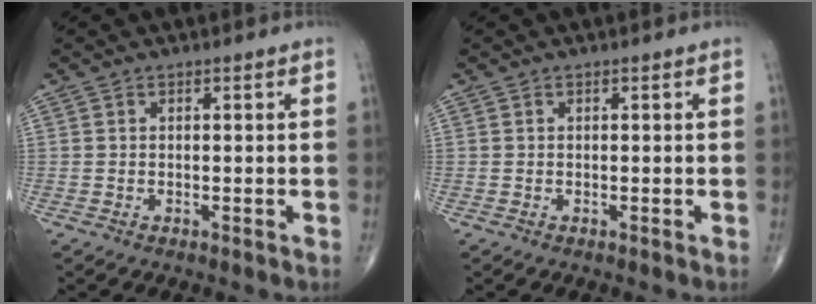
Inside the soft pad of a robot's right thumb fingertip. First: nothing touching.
{"total": 0.0}